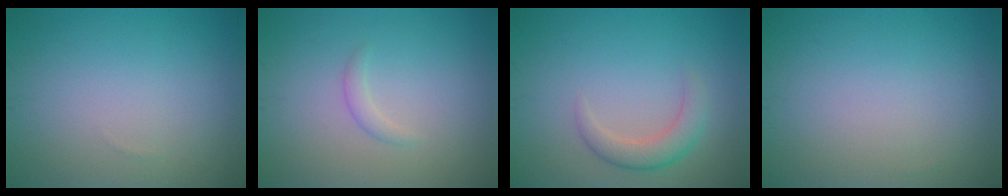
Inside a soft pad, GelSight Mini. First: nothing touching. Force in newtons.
{"total": 1.0, "press": 1.0, "slide": 0.0}
{"total": 2.6, "press": 2.6, "slide": 0.1}
{"total": 0.0}